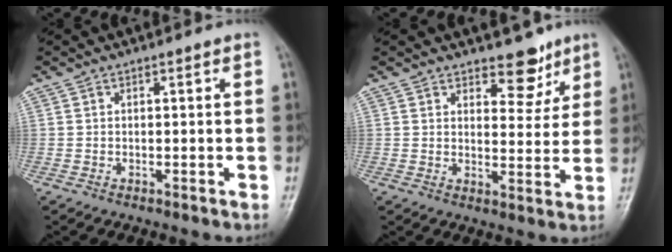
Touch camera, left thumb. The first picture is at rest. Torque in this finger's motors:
{"motor_torque": [-0.21, 0.13, 0.18, 0.18, 0.05]}